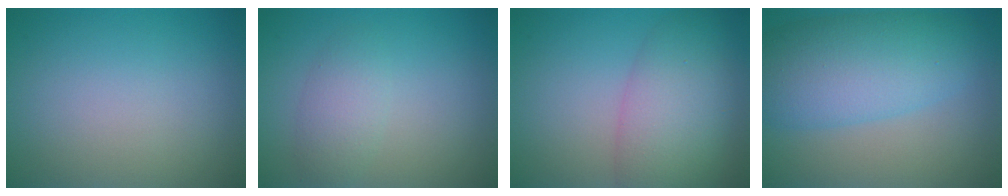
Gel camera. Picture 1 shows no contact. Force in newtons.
{"total": 2.4, "press": 2.4, "slide": 0.0}
{"total": 6.6, "press": 6.6, "slide": 0.5}
{"total": 7.9, "press": 7.9, "slide": 0.1}